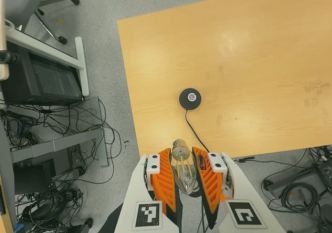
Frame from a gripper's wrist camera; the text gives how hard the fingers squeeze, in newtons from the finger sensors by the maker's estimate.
{"total": 22.8, "left": 24.6, "right": 20.9}